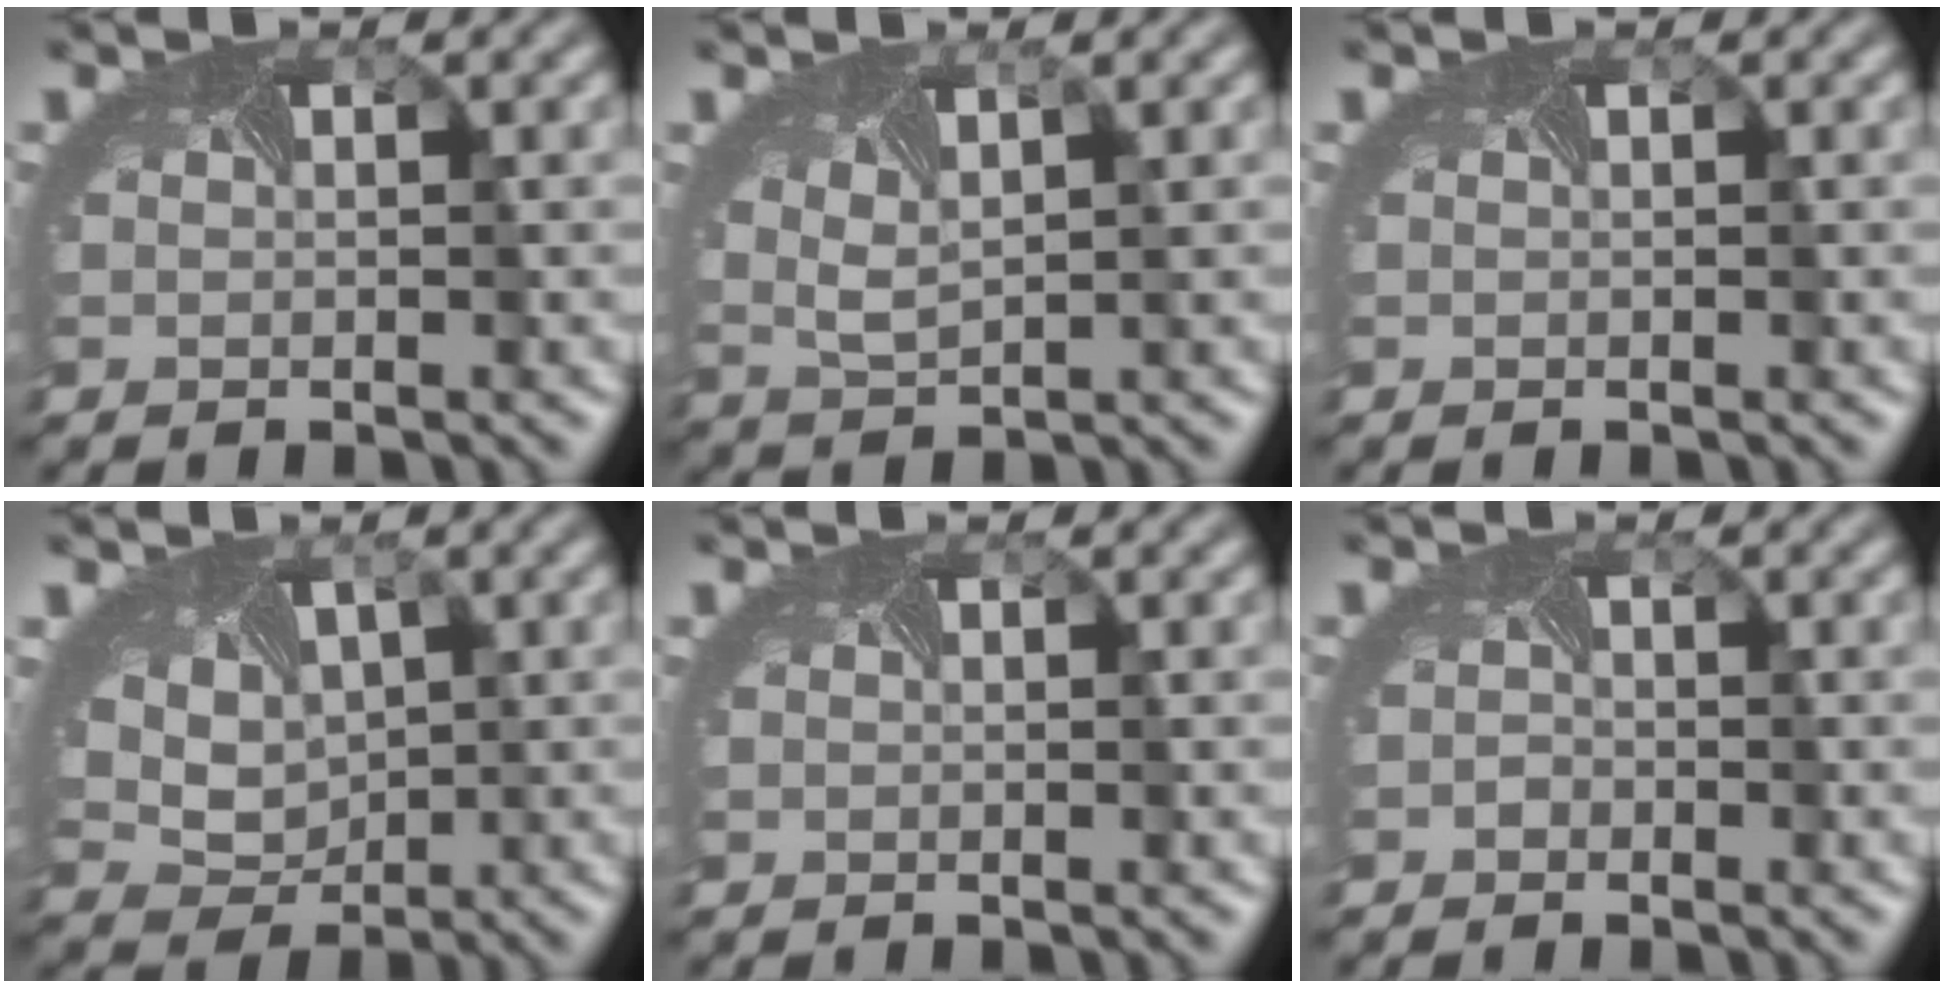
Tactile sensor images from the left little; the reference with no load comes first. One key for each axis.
{"total": 1.9, "fx": 1.2, "fy": 0.4, "fz": 1.4, "tx": -0.030, "ty": 0.001, "tz": 0.022}
{"total": 0.0}
{"total": 5.5, "fx": 2.0, "fy": 4.1, "fz": 3.2, "tx": -0.071, "ty": 0.014, "tz": 0.039}
{"total": 0.0}
{"total": 0.6, "fx": -0.4, "fy": 0.4, "fz": 0.0, "tx": 0.000, "ty": -0.002, "tz": -0.009}